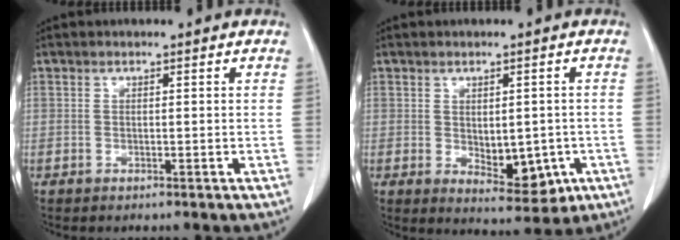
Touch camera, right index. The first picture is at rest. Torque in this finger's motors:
{"motor_torque": [0.14, 0.07, 0.05, 0.01]}